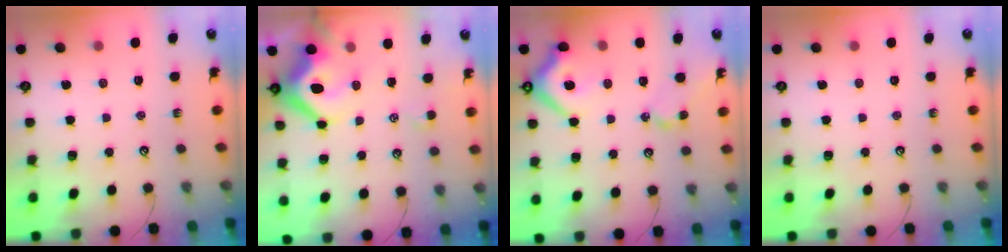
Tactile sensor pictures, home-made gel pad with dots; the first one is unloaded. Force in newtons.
{"total": 12.1, "press": 12.0, "slide": 2.0}
{"total": 13.1, "press": 13.0, "slide": 1.8}
{"total": 0.0}